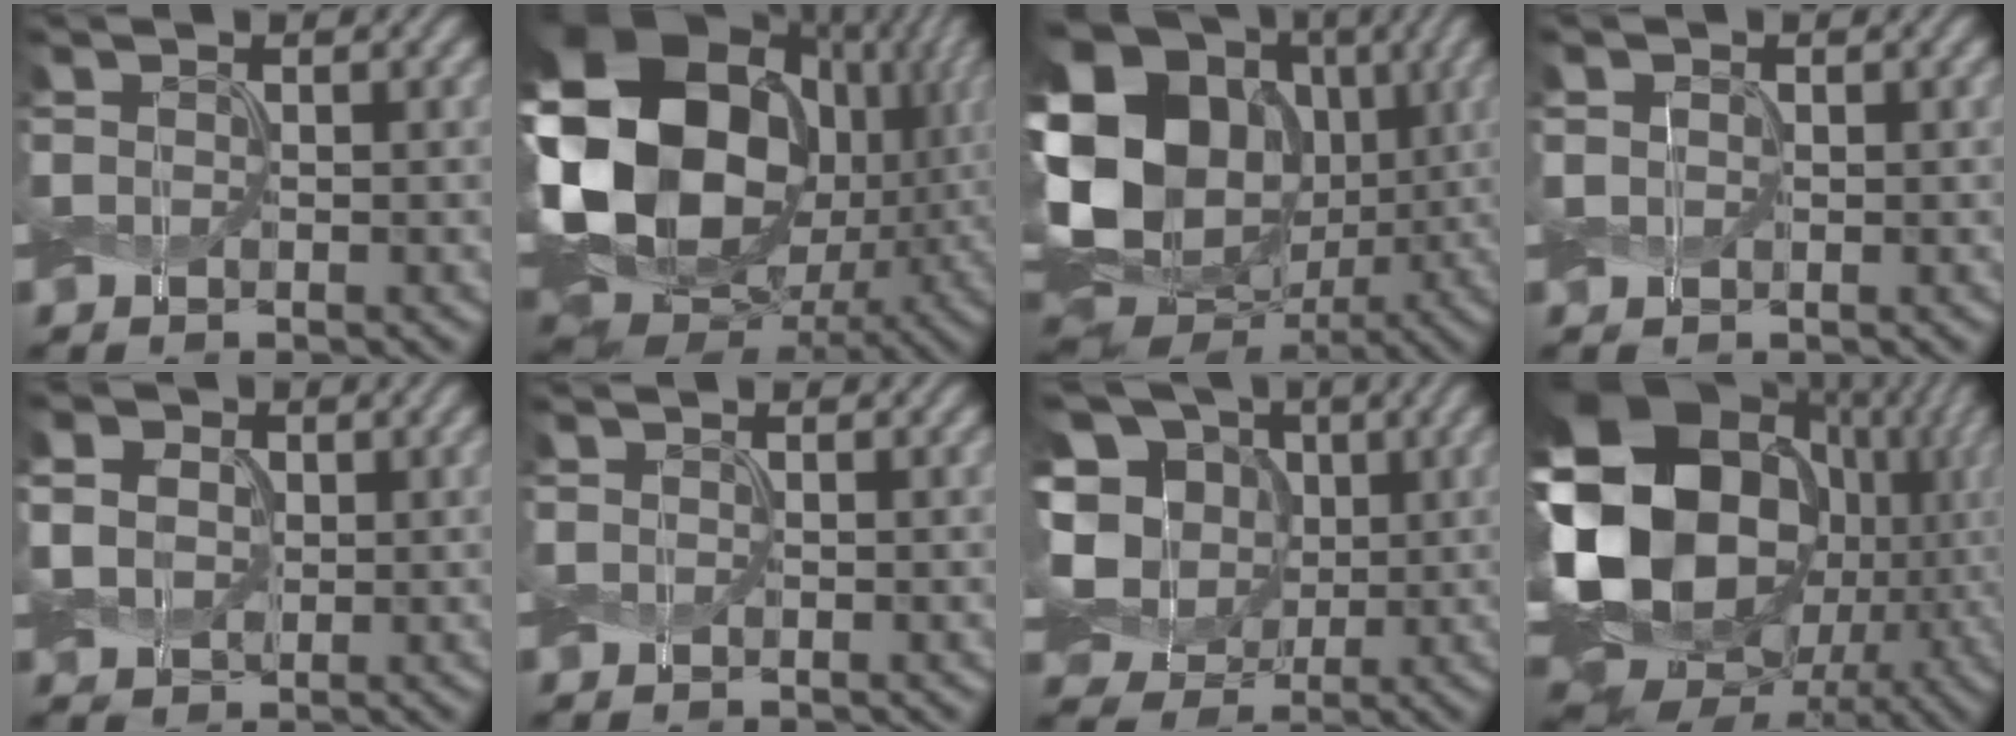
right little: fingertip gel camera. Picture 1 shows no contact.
{"total": 22.8, "force": [2.8, 18.2, 13.5], "torque": [-0.289, -0.020, 0.055]}
{"total": 21.8, "force": [2.5, 17.9, 12.1], "torque": [-0.265, 0.012, 0.028]}
{"total": 1.0, "force": [0.2, 0.9, 0.5], "torque": [-0.008, 0.001, 0.003]}
{"total": 6.2, "force": [1.7, 4.9, 3.4], "torque": [-0.081, 0.025, 0.006]}
{"total": 0.0}
{"total": 13.0, "force": [1.6, 11.2, 6.4], "torque": [-0.171, 0.017, 0.018]}
{"total": 22.7, "force": [0.3, 19.2, 12.1], "torque": [-0.250, -0.013, -0.026]}